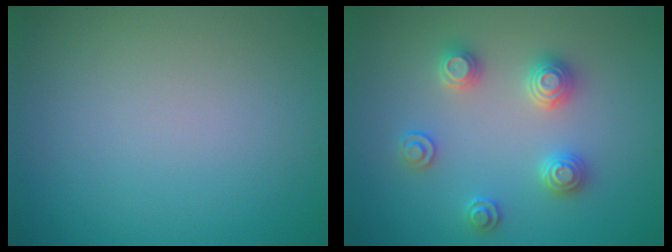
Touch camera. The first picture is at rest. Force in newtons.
{"total": 2.9, "press": 2.8, "slide": 0.3}